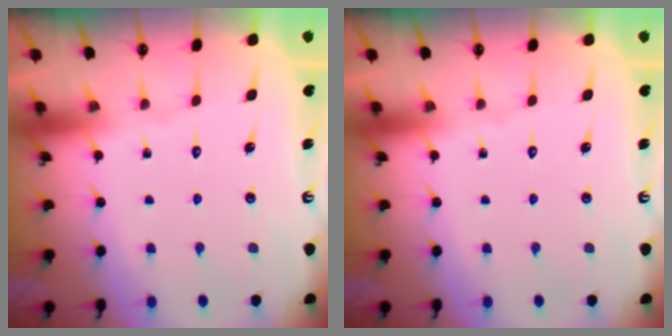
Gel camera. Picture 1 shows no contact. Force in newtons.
{"total": 0.0}